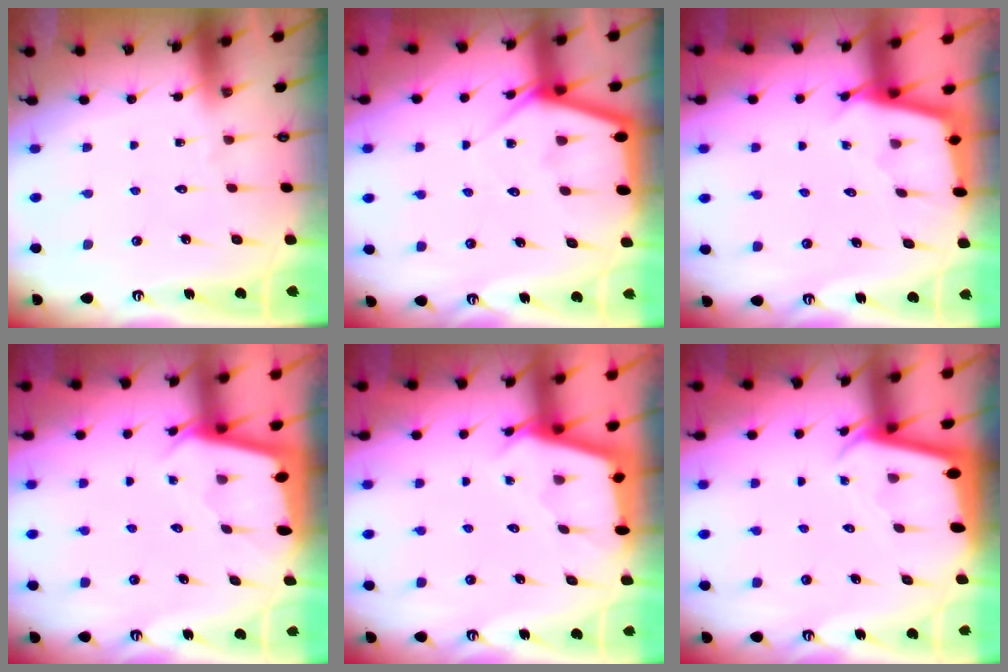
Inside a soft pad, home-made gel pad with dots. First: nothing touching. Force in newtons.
{"total": 6.6, "press": 6.6, "slide": 0.4}
{"total": 2.3, "press": 2.3, "slide": 0.2}
{"total": 2.0, "press": 2.0, "slide": 0.2}
{"total": 2.6, "press": 2.6, "slide": 0.3}
{"total": 2.2, "press": 2.2, "slide": 0.1}